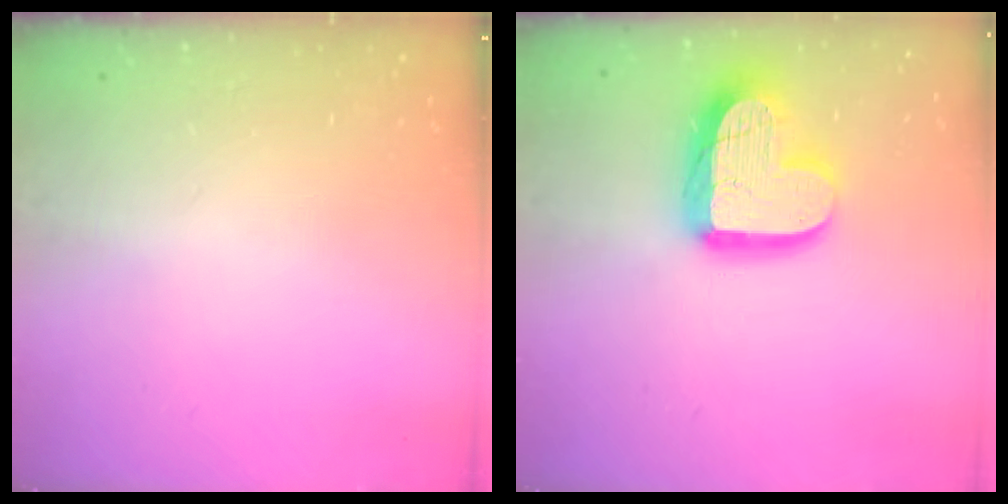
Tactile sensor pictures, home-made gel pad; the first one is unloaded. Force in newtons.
{"total": 18.1, "press": 18.0, "slide": 1.5}